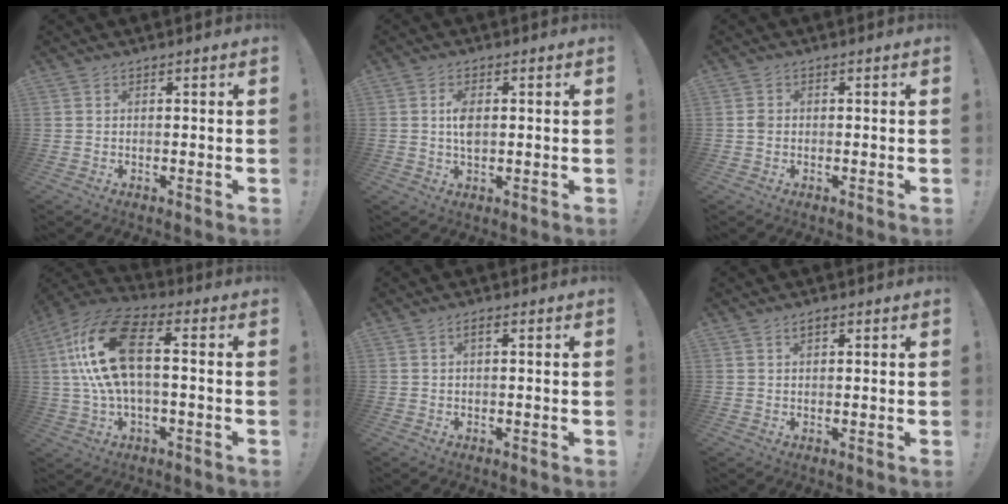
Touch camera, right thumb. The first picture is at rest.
{"total": 4.4, "force": [0.3, 2.3, 3.8], "torque": [-0.064, 0.005, 0.003]}
{"total": 1.5, "force": [-0.3, 1.3, 0.8], "torque": [-0.022, 0.009, -0.004]}
{"total": 19.6, "force": [2.1, 9.2, 17.2], "torque": [-0.339, 0.008, 0.035]}
{"total": 1.4, "force": [0.2, 0.2, 1.4], "torque": [-0.026, 0.003, 0.000]}
{"total": 1.8, "force": [1.0, 0.8, 1.3], "torque": [-0.025, 0.001, 0.018]}